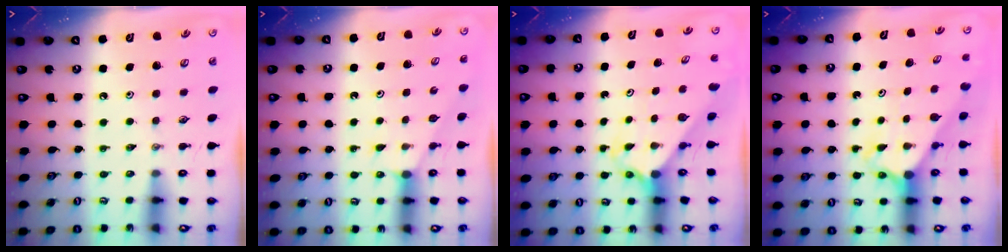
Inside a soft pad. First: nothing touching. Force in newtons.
{"total": 1.7, "press": 1.7, "slide": 0.3}
{"total": 2.0, "press": 2.0, "slide": 0.2}
{"total": 2.5, "press": 2.5, "slide": 0.2}